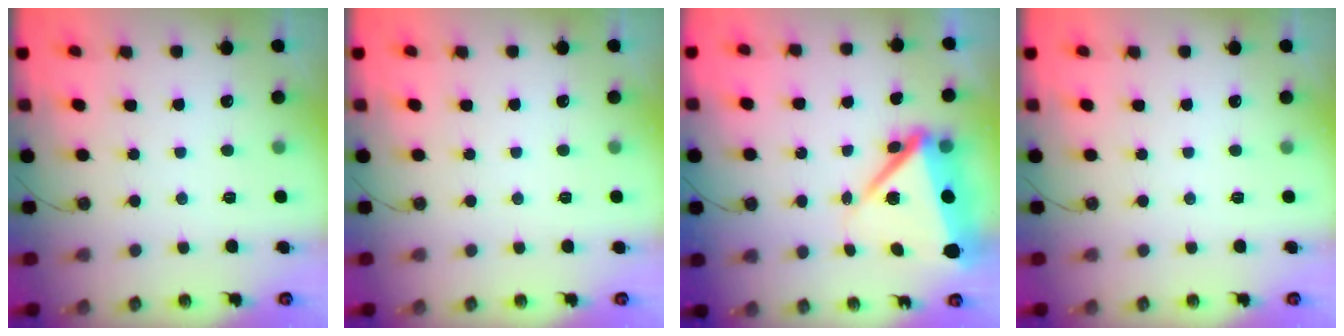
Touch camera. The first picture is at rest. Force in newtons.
{"total": 1.7, "press": 0.9, "slide": 1.5}
{"total": 10.7, "press": 10.6, "slide": 1.0}
{"total": 0.0}